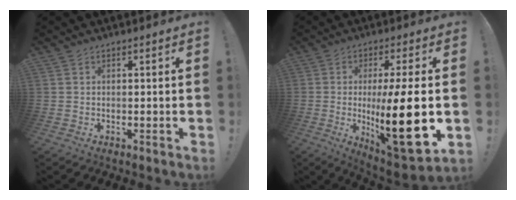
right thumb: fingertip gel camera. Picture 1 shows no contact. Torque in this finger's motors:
{"motor_torque": [0.16, 1.30, 2.25, -0.51, 0.22]}